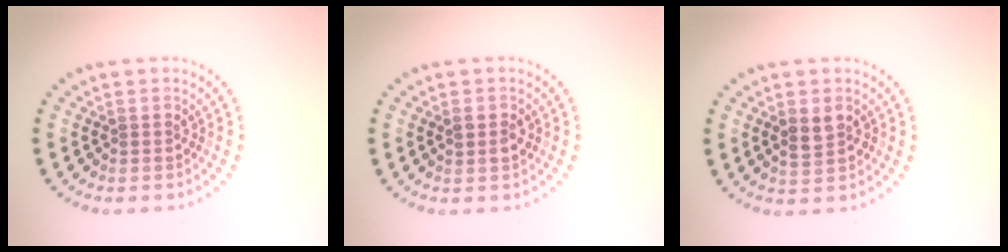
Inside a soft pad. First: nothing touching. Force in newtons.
{"total": 1.4, "press": 1.4, "slide": 0.2}
{"total": 2.2, "press": 2.2, "slide": 0.2}